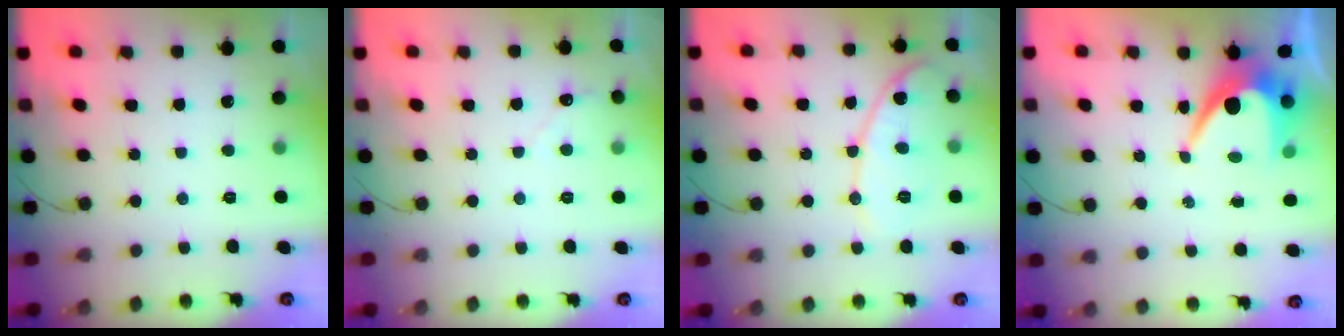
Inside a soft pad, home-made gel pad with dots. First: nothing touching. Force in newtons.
{"total": 2.7, "press": 2.7, "slide": 0.3}
{"total": 11.0, "press": 11.0, "slide": 0.4}
{"total": 7.6, "press": 7.5, "slide": 0.7}